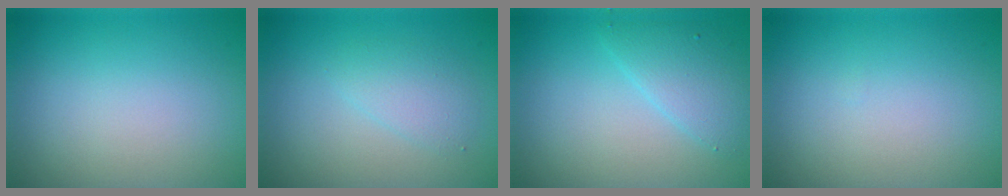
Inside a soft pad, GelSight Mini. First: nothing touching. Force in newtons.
{"total": 2.0, "press": 2.0, "slide": 0.1}
{"total": 3.1, "press": 3.1, "slide": 0.3}
{"total": 0.0}